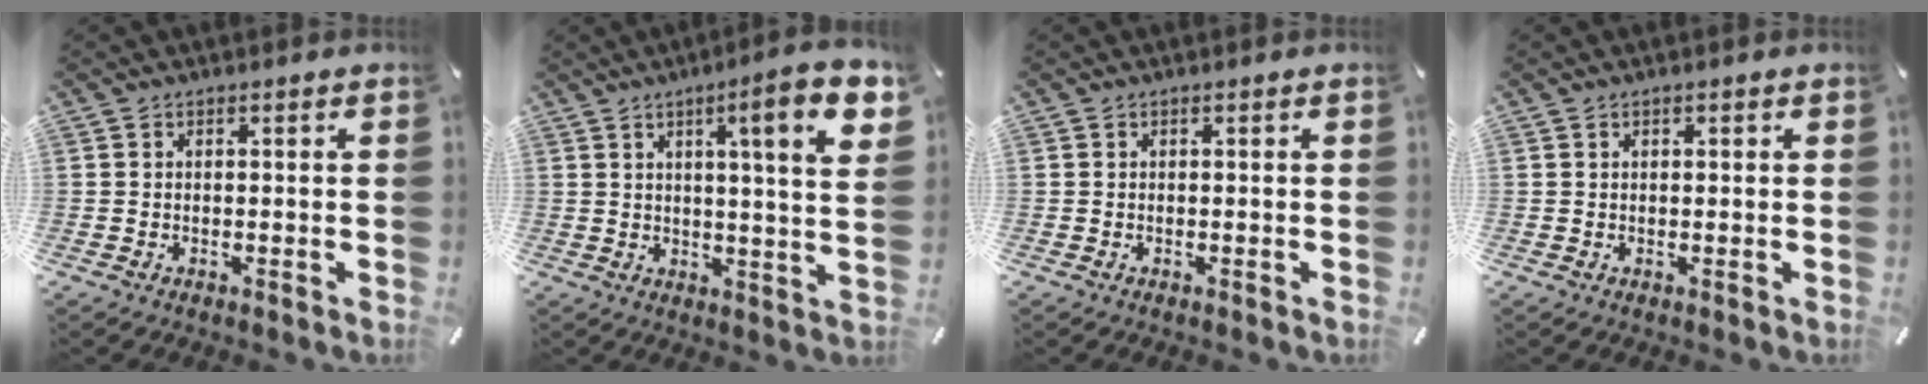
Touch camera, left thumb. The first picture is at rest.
{"total": 13.6, "force": [5.8, 1.7, 12.1], "torque": [-0.178, -0.023, 0.082]}
{"total": 0.0}
{"total": 0.7, "force": [0.3, 0.4, 0.5], "torque": [-0.010, 0.004, 0.003]}